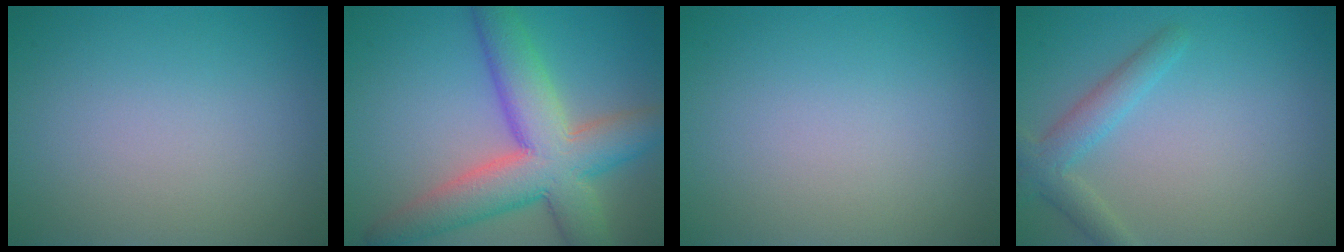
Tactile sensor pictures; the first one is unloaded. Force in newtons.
{"total": 9.5, "press": 9.5, "slide": 0.5}
{"total": 0.0}
{"total": 2.8, "press": 2.8, "slide": 0.0}